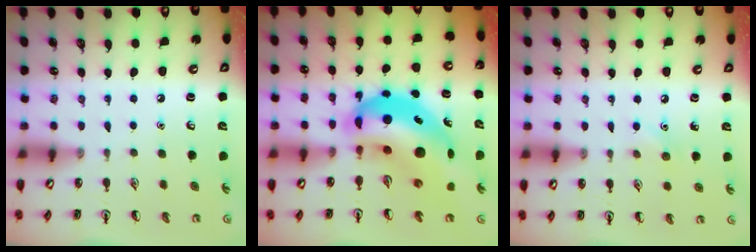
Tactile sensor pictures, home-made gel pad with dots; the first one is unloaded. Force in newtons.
{"total": 14.2, "press": 13.6, "slide": 4.1}
{"total": 5.6, "press": 5.3, "slide": 1.8}